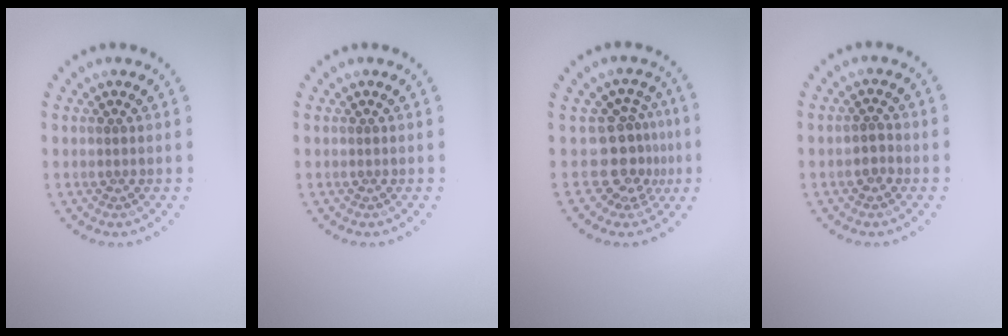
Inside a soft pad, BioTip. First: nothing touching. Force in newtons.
{"total": 0.0}
{"total": 3.6, "press": 2.6, "slide": 2.5}
{"total": 0.9, "press": 0.9, "slide": 0.2}